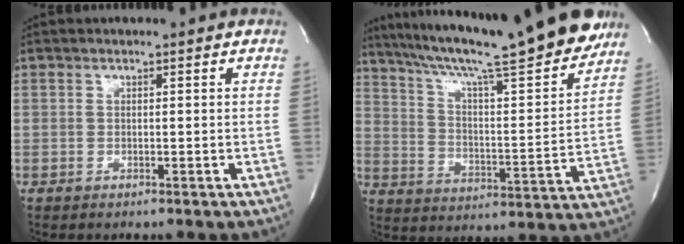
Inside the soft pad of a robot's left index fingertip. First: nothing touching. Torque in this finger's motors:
{"motor_torque": [0.68, -0.68, 0.74, 0.21]}